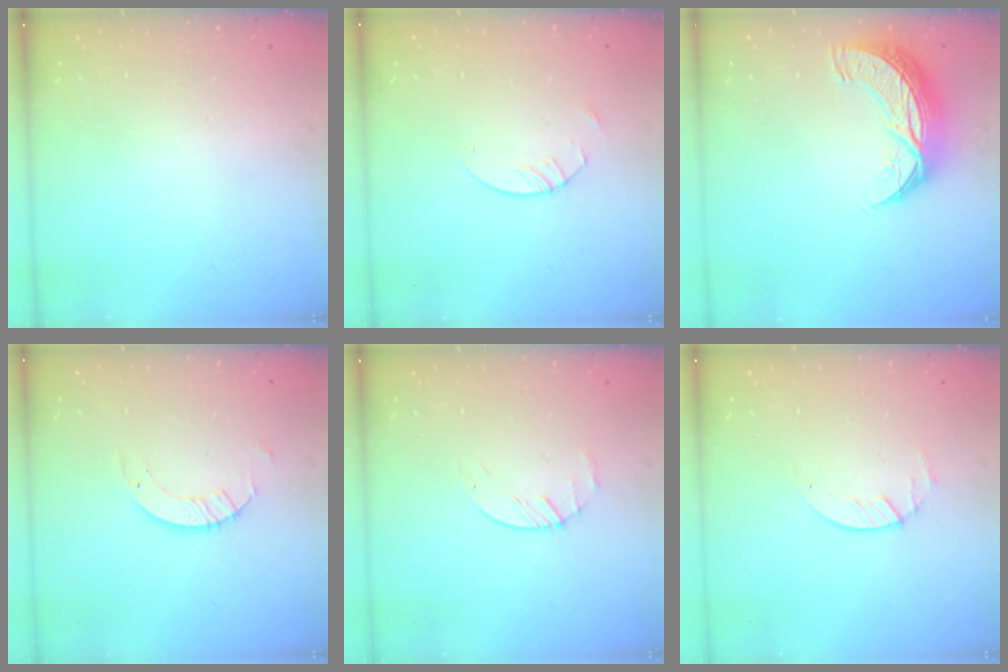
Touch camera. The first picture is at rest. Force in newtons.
{"total": 2.4, "press": 2.4, "slide": 0.1}
{"total": 10.6, "press": 10.6, "slide": 0.8}
{"total": 4.0, "press": 4.0, "slide": 0.2}
{"total": 2.2, "press": 2.2, "slide": 0.3}
{"total": 1.8, "press": 1.8, "slide": 0.2}